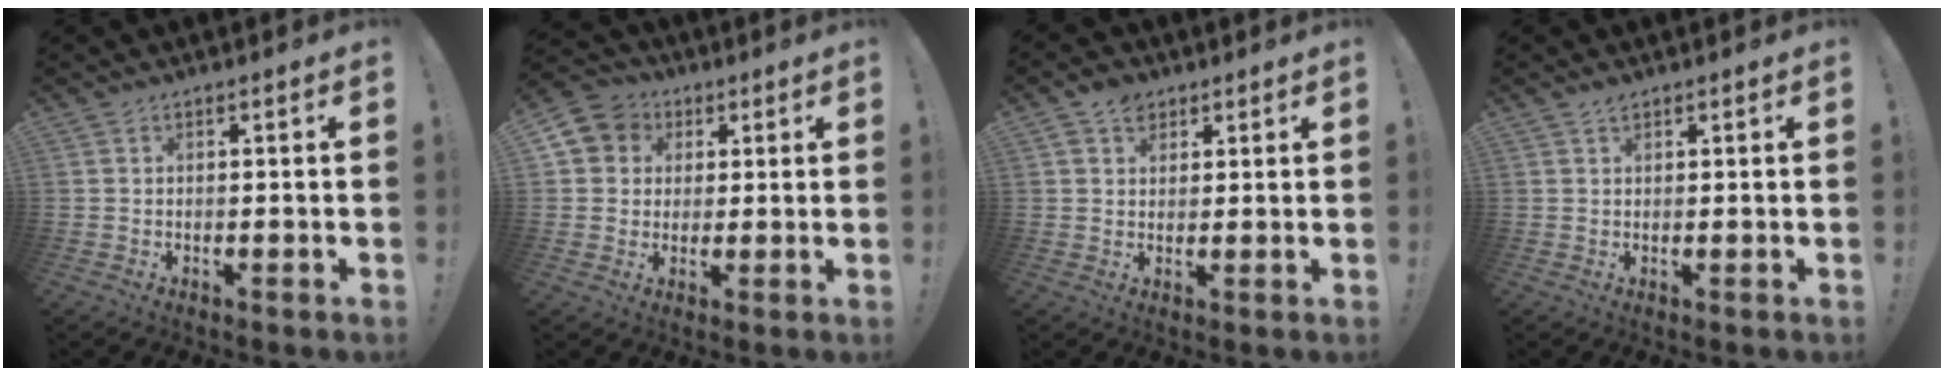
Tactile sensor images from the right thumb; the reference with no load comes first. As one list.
[{"total": 7.4, "force": [1.6, 7.0, 1.9], "torque": [-0.029, 0.002, 0.036]}, {"total": 5.1, "force": [2.9, 3.8, 1.9], "torque": [-0.024, -0.007, 0.053]}, {"total": 1.2, "force": [1.0, 0.3, 0.6], "torque": [-0.005, -0.004, 0.018]}]